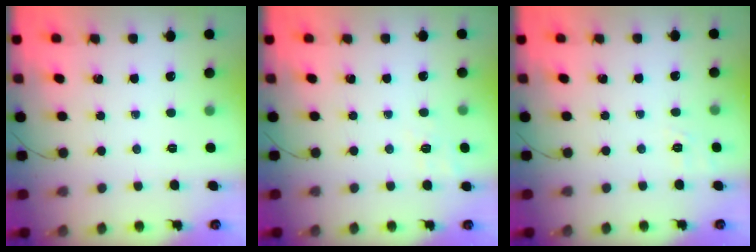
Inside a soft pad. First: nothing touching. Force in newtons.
{"total": 8.3, "press": 8.1, "slide": 2.1}
{"total": 1.8, "press": 0.4, "slide": 1.7}